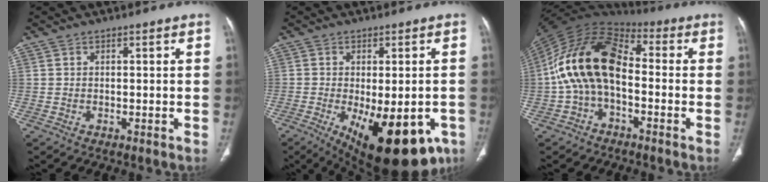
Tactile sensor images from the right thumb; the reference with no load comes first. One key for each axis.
{"total": 19.1, "fx": -8.4, "fy": 8.3, "fz": 15.0, "tx": -0.164, "ty": -0.012, "tz": -0.103}
{"total": 16.5, "fx": -1.4, "fy": 9.8, "fz": 13.2, "tx": -0.239, "ty": 0.049, "tz": -0.036}